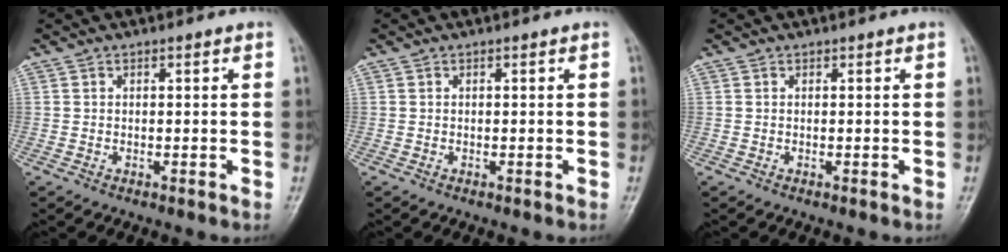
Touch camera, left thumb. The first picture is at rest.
{"total": 0.0}
{"total": 0.0}